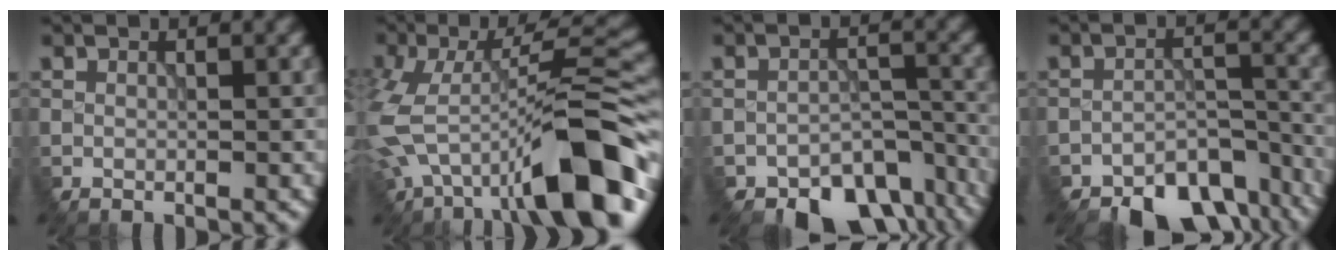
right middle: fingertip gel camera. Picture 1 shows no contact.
{"total": 12.1, "force": [-5.1, 3.8, 10.3], "torque": [-0.162, 0.005, -0.083]}
{"total": 8.9, "force": [-6.9, 4.3, 3.6], "torque": [-0.042, -0.027, -0.090]}
{"total": 8.9, "force": [-7.6, 3.4, 3.2], "torque": [-0.030, -0.016, -0.109]}